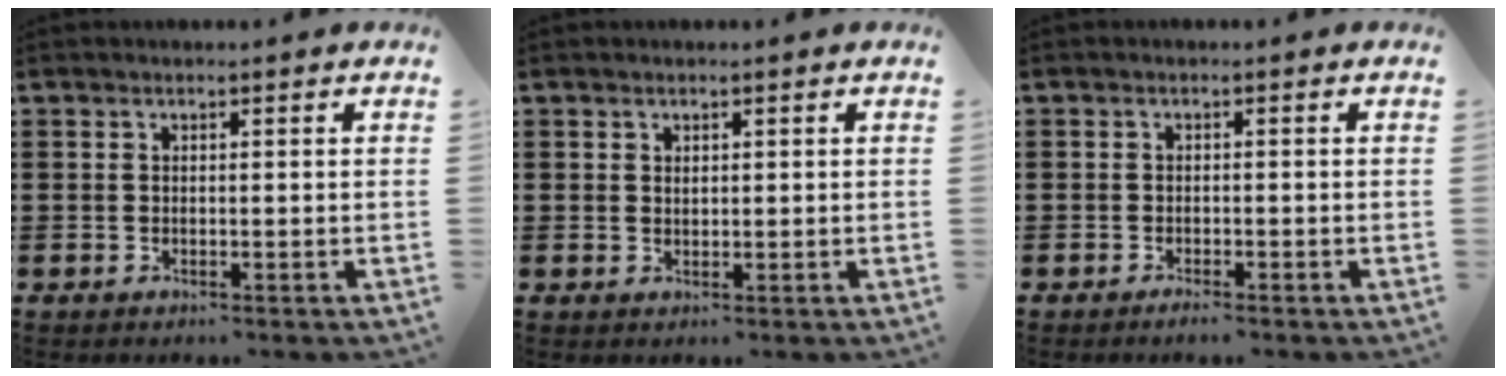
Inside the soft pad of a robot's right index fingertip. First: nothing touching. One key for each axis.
{"total": 0.8, "fx": 0.5, "fy": 0.5, "fz": 0.3, "tx": -0.008, "ty": 0.002, "tz": 0.010}
{"total": 1.0, "fx": -0.9, "fy": 0.1, "fz": 0.4, "tx": -0.011, "ty": -0.003, "tz": -0.016}